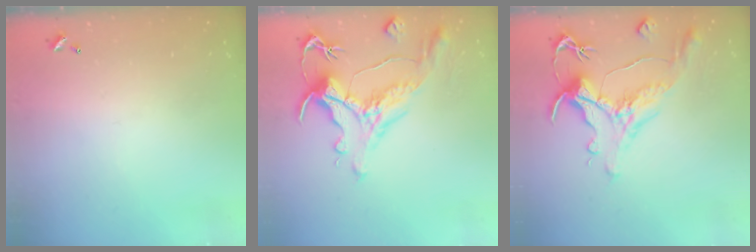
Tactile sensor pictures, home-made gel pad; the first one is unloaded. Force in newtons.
{"total": 2.2, "press": 1.7, "slide": 1.4}
{"total": 1.5, "press": 0.4, "slide": 1.5}